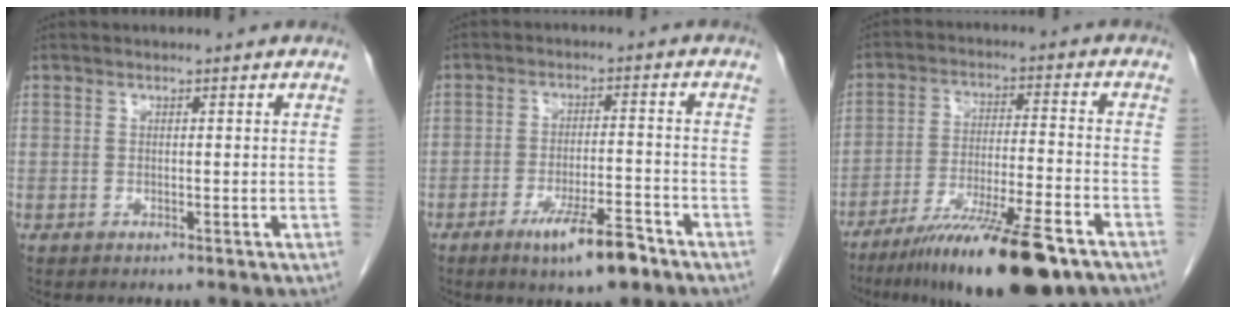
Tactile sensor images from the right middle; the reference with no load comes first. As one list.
[{"total": 7.7, "force": [-5.1, 1.3, 5.7], "torque": [-0.095, -0.008, -0.080]}, {"total": 17.1, "force": [-11.9, 1.8, 12.2], "torque": [-0.180, -0.031, -0.199]}]